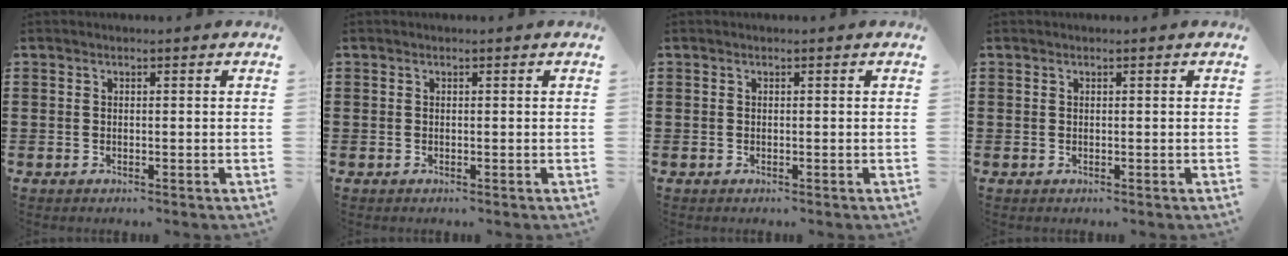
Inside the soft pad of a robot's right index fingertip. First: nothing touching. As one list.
[{"total": 0.0}, {"total": 0.0}, {"total": 0.0}]